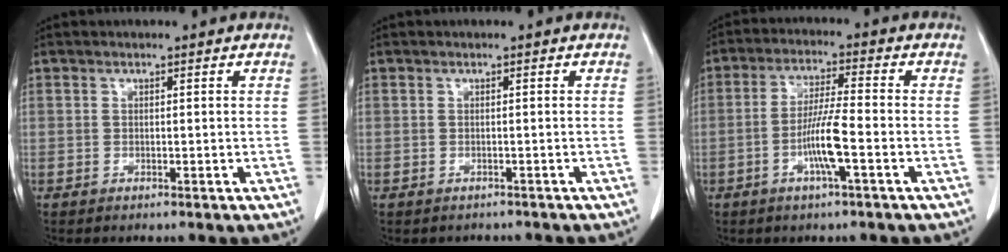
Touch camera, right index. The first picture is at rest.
{"total": 1.7, "force": [-1.5, 0.9, 0.0], "torque": [-0.005, 0.000, -0.021]}
{"total": 6.9, "force": [-2.4, 0.0, 6.5], "torque": [-0.126, -0.001, -0.047]}